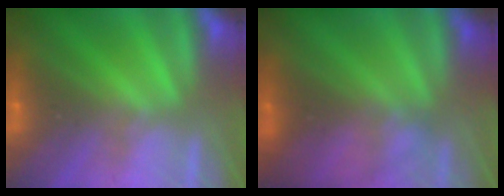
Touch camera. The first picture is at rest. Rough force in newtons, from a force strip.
{"total": 2.3}